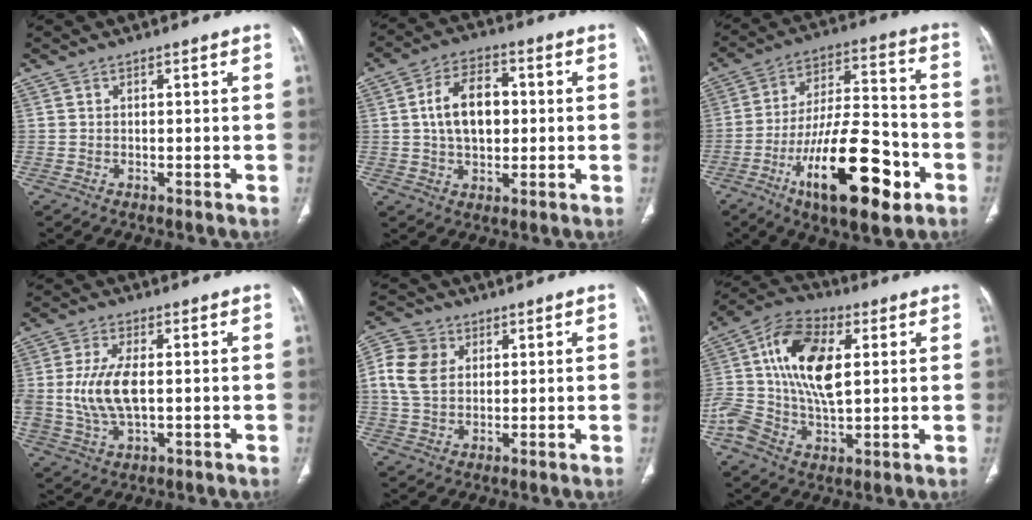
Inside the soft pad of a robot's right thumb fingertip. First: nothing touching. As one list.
[{"total": 10.7, "force": [0.8, 6.8, 8.3], "torque": [-0.124, 0.014, 0.014]}, {"total": 22.4, "force": [-9.5, 8.4, 18.4], "torque": [-0.301, 0.046, -0.151]}, {"total": 9.9, "force": [0.2, 4.9, 8.6], "torque": [-0.189, -0.003, 0.011]}, {"total": 9.5, "force": [2.1, 7.5, 5.4], "torque": [-0.100, 0.007, 0.036]}, {"total": 17.9, "force": [2.5, 9.8, 14.8], "torque": [-0.291, 0.020, 0.039]}]